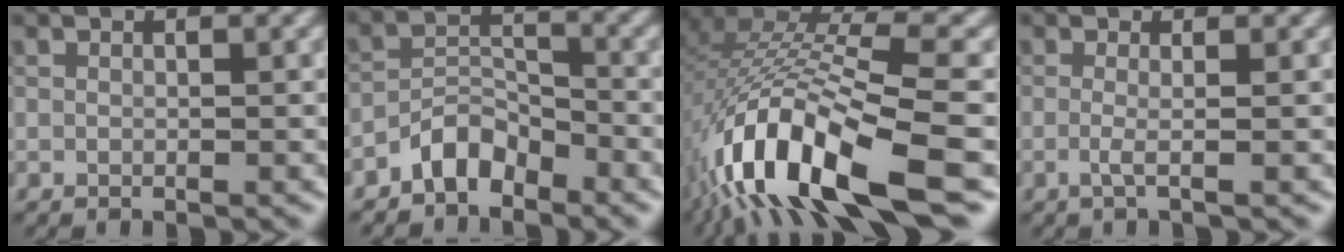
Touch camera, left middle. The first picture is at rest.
{"total": 3.2, "force": [-2.6, 1.4, 1.3], "torque": [-0.016, 0.014, -0.054]}
{"total": 14.6, "force": [-6.2, 4.4, 12.4], "torque": [-0.262, 0.007, -0.100]}
{"total": 1.7, "force": [-0.2, 0.5, 1.6], "torque": [-0.028, -0.006, -0.010]}